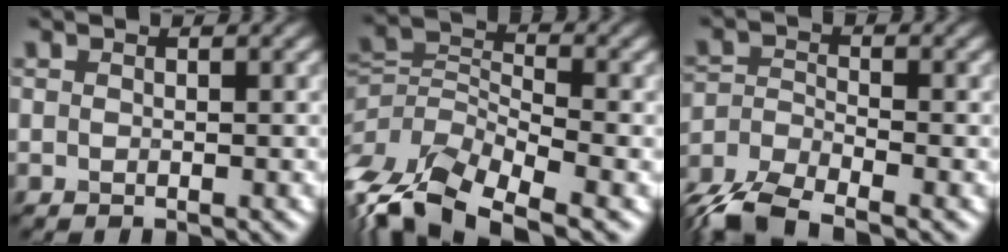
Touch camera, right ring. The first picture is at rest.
{"total": 9.8, "force": [-5.8, 4.6, 6.4], "torque": [-0.139, -0.006, -0.115]}
{"total": 6.2, "force": [-4.9, 2.2, 3.1], "torque": [-0.064, -0.010, -0.103]}